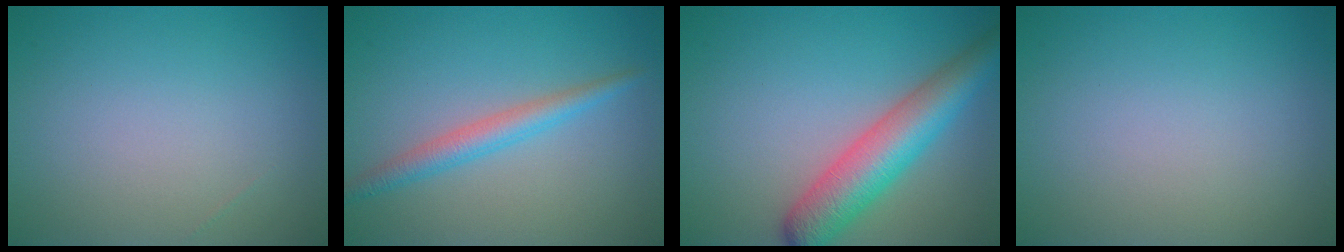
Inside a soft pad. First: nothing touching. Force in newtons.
{"total": 2.6, "press": 2.6, "slide": 0.0}
{"total": 6.6, "press": 6.6, "slide": 0.2}
{"total": 0.0}